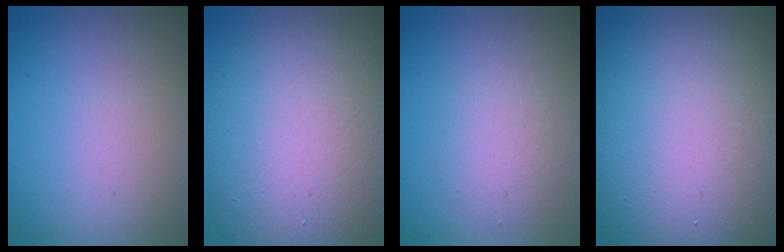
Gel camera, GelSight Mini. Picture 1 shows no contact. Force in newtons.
{"total": 11.5, "press": 11.5, "slide": 0.3}
{"total": 2.4, "press": 2.4, "slide": 0.3}
{"total": 16.4, "press": 16.4, "slide": 0.9}